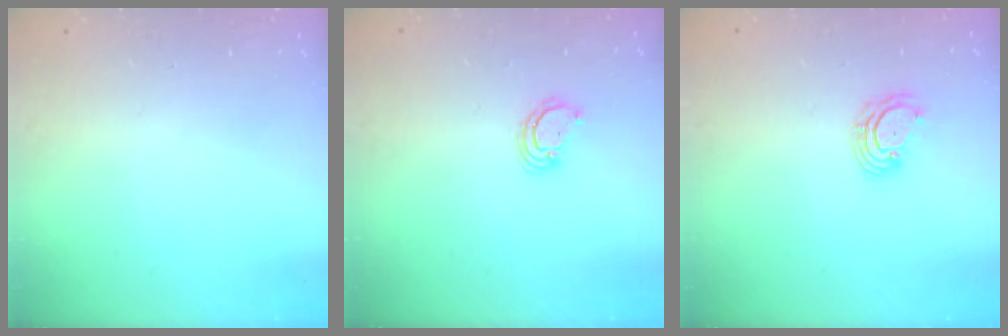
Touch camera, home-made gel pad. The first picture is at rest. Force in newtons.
{"total": 4.0, "press": 4.0, "slide": 0.2}
{"total": 4.0, "press": 4.0, "slide": 0.4}